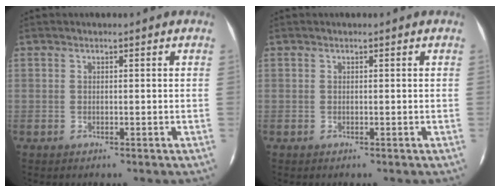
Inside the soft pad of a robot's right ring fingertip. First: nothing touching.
{"total": 0.0}